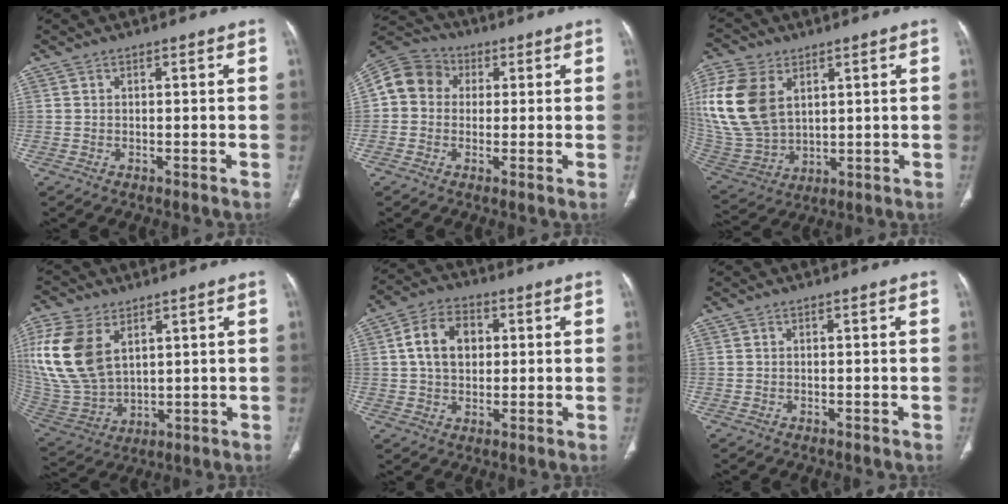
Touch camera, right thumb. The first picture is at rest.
{"total": 9.3, "force": [1.4, 8.2, 4.2], "torque": [-0.065, 0.024, 0.010]}
{"total": 19.3, "force": [5.9, 13.0, 13.1], "torque": [-0.292, -0.019, 0.128]}
{"total": 18.4, "force": [6.7, 11.5, 12.7], "torque": [-0.278, -0.024, 0.145]}
{"total": 10.0, "force": [2.0, 7.2, 6.7], "torque": [-0.097, 0.009, 0.032]}
{"total": 0.0}